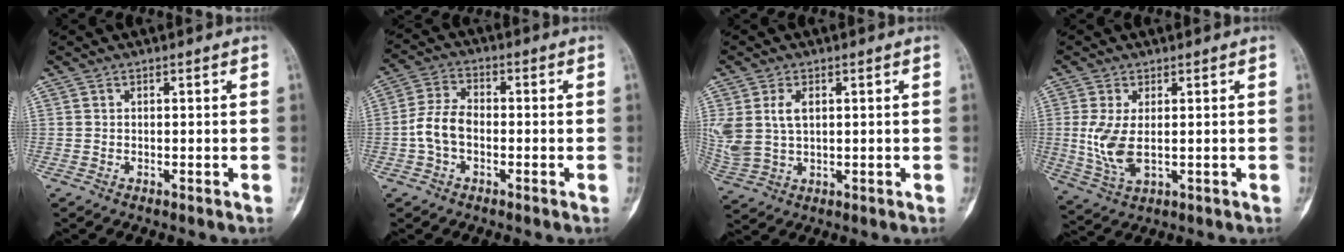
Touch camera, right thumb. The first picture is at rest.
{"total": 6.7, "force": [-1.5, 4.3, 4.9], "torque": [-0.100, 0.023, -0.037]}
{"total": 8.0, "force": [2.0, 5.0, 6.0], "torque": [-0.137, 0.002, 0.053]}
{"total": 7.6, "force": [0.2, 3.9, 6.6], "torque": [-0.144, -0.011, 0.016]}